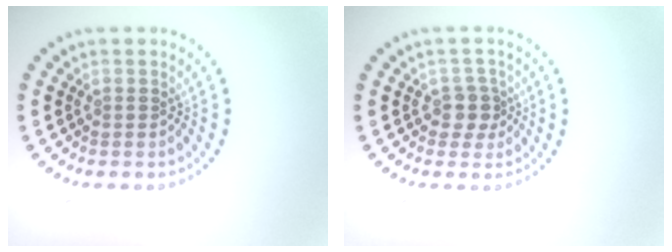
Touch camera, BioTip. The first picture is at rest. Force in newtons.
{"total": 1.9, "press": 1.6, "slide": 1.0}